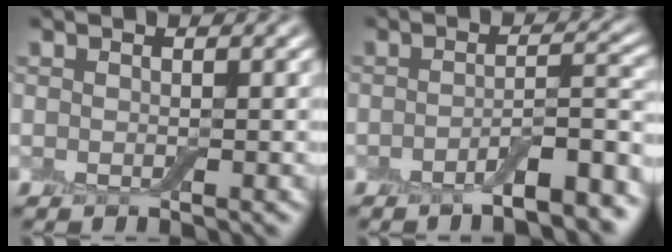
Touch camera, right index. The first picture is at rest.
{"total": 5.1, "force": [-3.0, 1.1, 3.9], "torque": [-0.053, 0.008, -0.051]}